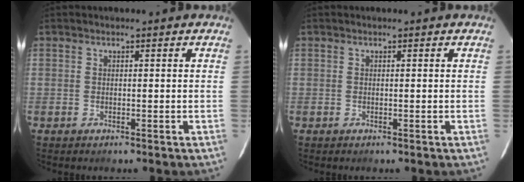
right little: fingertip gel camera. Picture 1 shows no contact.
{"total": 0.0}